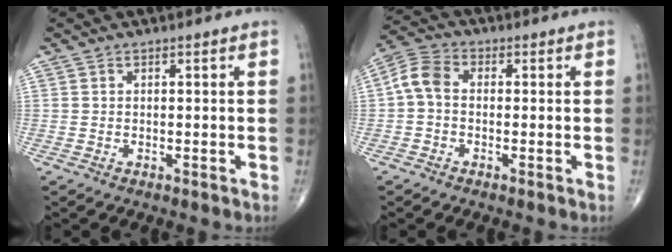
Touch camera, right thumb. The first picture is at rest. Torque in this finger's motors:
{"motor_torque": [-0.19, 0.29, 0.46, -0.01, 0.02]}